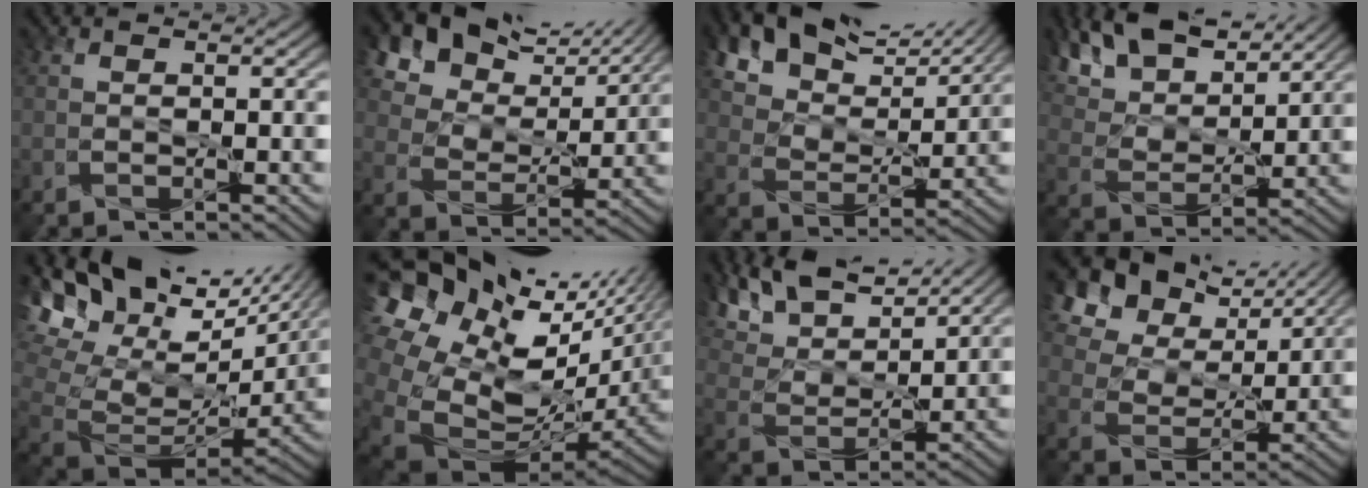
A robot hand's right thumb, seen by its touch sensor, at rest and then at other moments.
{"total": 14.3, "force": [10.8, 7.3, 5.9], "torque": [-0.158, 0.015, 0.178]}
{"total": 16.5, "force": [12.5, 7.8, 7.5], "torque": [-0.185, 0.018, 0.209]}
{"total": 13.8, "force": [10.8, 5.9, 6.4], "torque": [-0.184, 0.004, 0.198]}
{"total": 17.6, "force": [11.6, 8.2, 10.4], "torque": [-0.195, 0.040, 0.220]}
{"total": 18.6, "force": [6.1, 12.1, 12.7], "torque": [-0.263, -0.009, 0.174]}
{"total": 13.0, "force": [10.6, 4.6, 6.0], "torque": [-0.166, 0.018, 0.174]}
{"total": 13.7, "force": [9.1, 8.3, 6.1], "torque": [-0.170, 0.035, 0.160]}